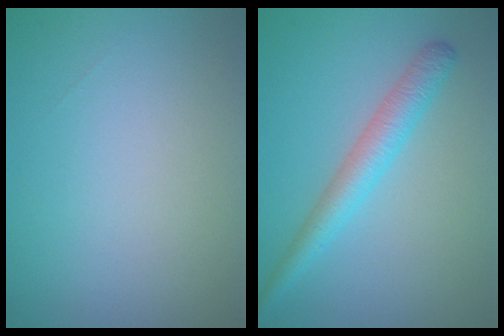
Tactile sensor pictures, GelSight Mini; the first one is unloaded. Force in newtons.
{"total": 3.3, "press": 3.3, "slide": 0.1}